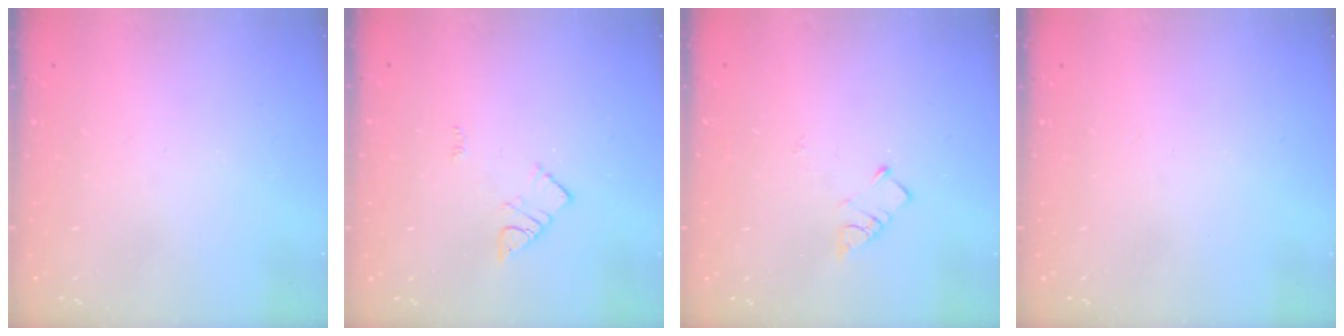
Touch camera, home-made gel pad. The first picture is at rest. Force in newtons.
{"total": 3.1, "press": 3.1, "slide": 0.2}
{"total": 3.4, "press": 3.3, "slide": 0.5}
{"total": 0.0}